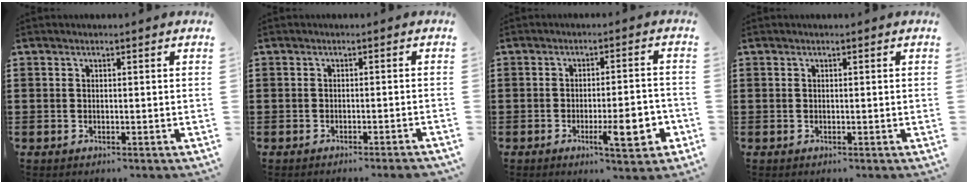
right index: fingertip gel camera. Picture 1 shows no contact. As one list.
[{"total": 1.3, "force": [-1.2, -0.2, 0.5], "torque": [-0.009, -0.001, -0.022]}, {"total": 8.6, "force": [-3.1, 2.2, 7.7], "torque": [-0.099, -0.008, -0.046]}, {"total": 0.0}]